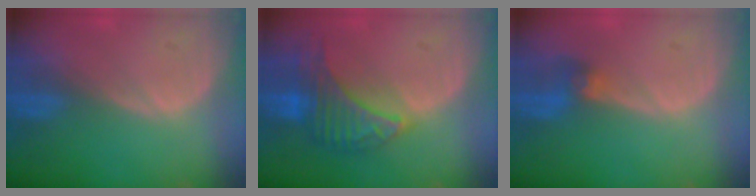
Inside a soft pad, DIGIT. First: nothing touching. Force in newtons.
{"total": 7.7, "press": 7.7, "slide": 0.3}
{"total": 2.9, "press": 2.6, "slide": 1.2}